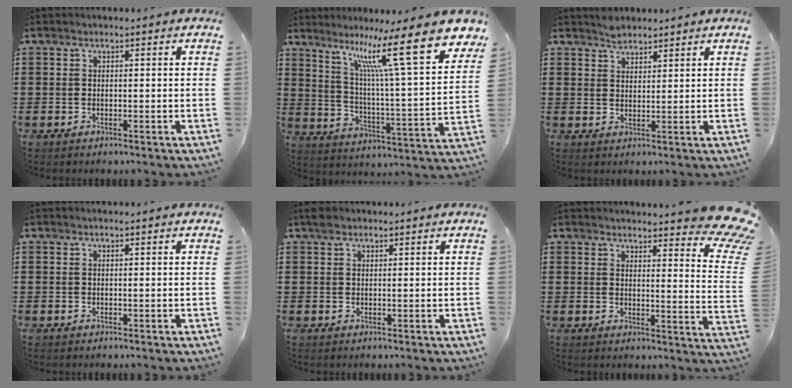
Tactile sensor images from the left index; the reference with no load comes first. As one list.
[{"total": 15.6, "force": [10.1, 1.5, 11.8], "torque": [-0.219, -0.061, 0.156]}, {"total": 2.3, "force": [2.1, 0.8, 0.3], "torque": [-0.012, 0.001, 0.042]}, {"total": 0.0}, {"total": 1.4, "force": [1.0, 0.8, 0.7], "torque": [-0.017, 0.005, 0.018]}, {"total": 6.8, "force": [5.8, 0.8, 3.5], "torque": [-0.051, -0.038, 0.099]}]